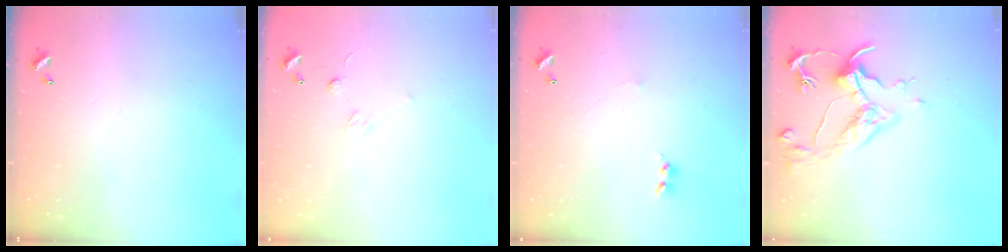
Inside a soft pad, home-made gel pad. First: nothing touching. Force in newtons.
{"total": 2.5, "press": 2.3, "slide": 1.0}
{"total": 0.8, "press": 0.7, "slide": 0.5}
{"total": 4.6, "press": 4.5, "slide": 1.0}